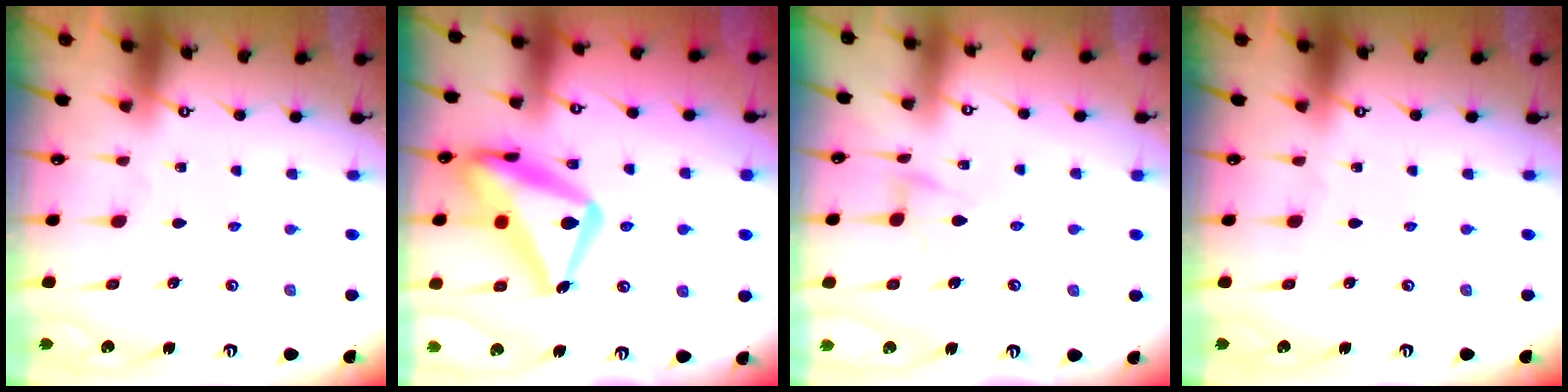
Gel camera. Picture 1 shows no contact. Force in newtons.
{"total": 25.1, "press": 25.0, "slide": 1.6}
{"total": 6.5, "press": 6.4, "slide": 0.5}
{"total": 0.0}